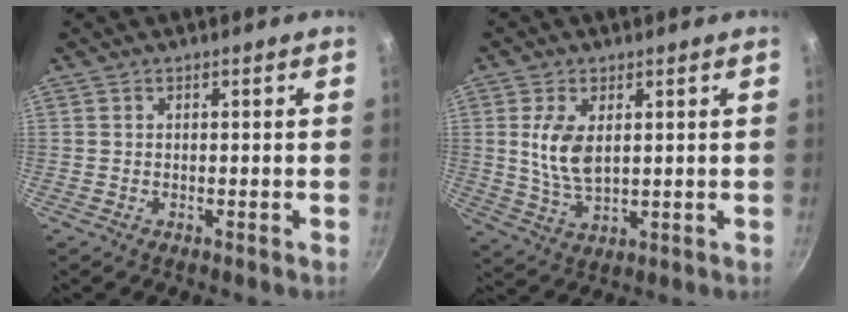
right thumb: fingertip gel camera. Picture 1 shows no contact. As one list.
[{"total": 7.9, "force": [1.7, 4.2, 6.5], "torque": [-0.126, -0.015, 0.037]}]